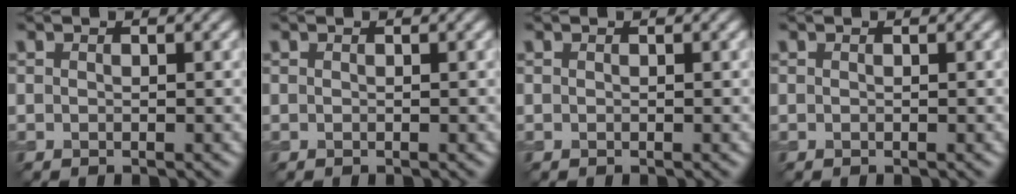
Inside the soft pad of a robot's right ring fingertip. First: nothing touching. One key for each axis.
{"total": 0.0}
{"total": 0.0}
{"total": 0.0}